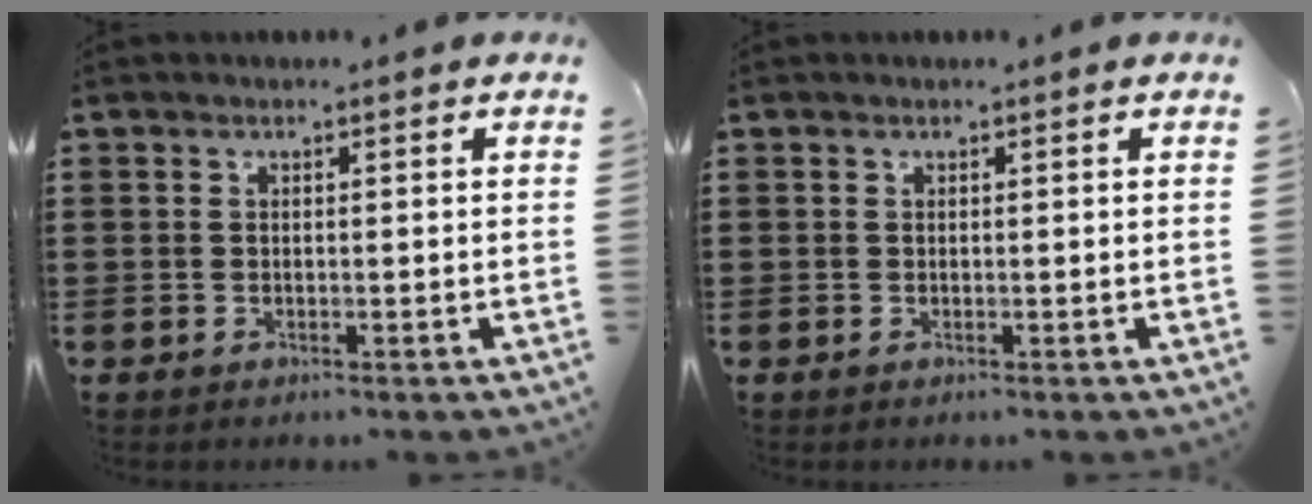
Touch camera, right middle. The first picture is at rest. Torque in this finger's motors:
{"motor_torque": [0.02, -0.05, -0.05, -0.01]}